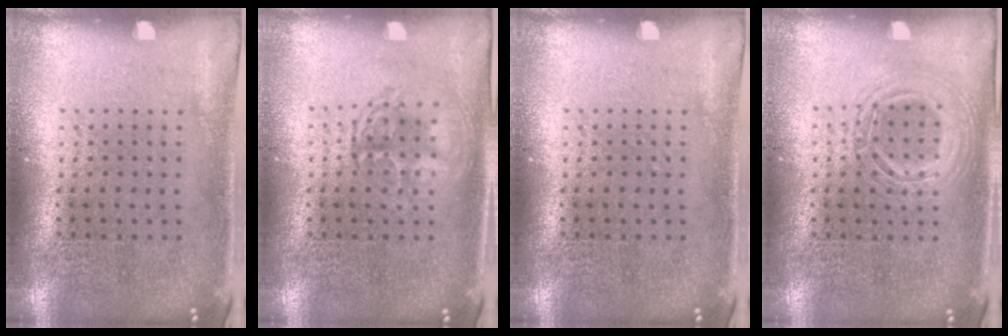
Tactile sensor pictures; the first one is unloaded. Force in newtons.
{"total": 1.3, "press": 1.3, "slide": 0.1}
{"total": 0.0}
{"total": 1.1, "press": 1.1, "slide": 0.1}